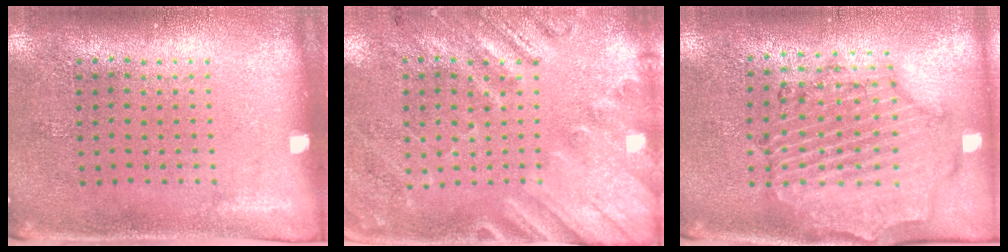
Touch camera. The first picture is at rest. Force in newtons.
{"total": 2.5, "press": 1.8, "slide": 1.7}
{"total": 1.6, "press": 1.6, "slide": 0.3}